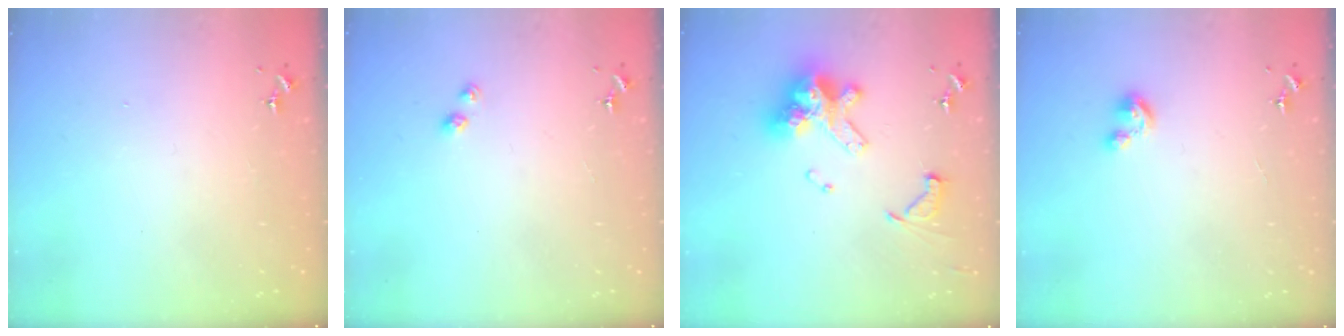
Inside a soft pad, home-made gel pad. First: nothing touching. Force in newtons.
{"total": 2.6, "press": 2.6, "slide": 0.3}
{"total": 16.2, "press": 16.1, "slide": 1.9}
{"total": 5.0, "press": 4.9, "slide": 0.5}